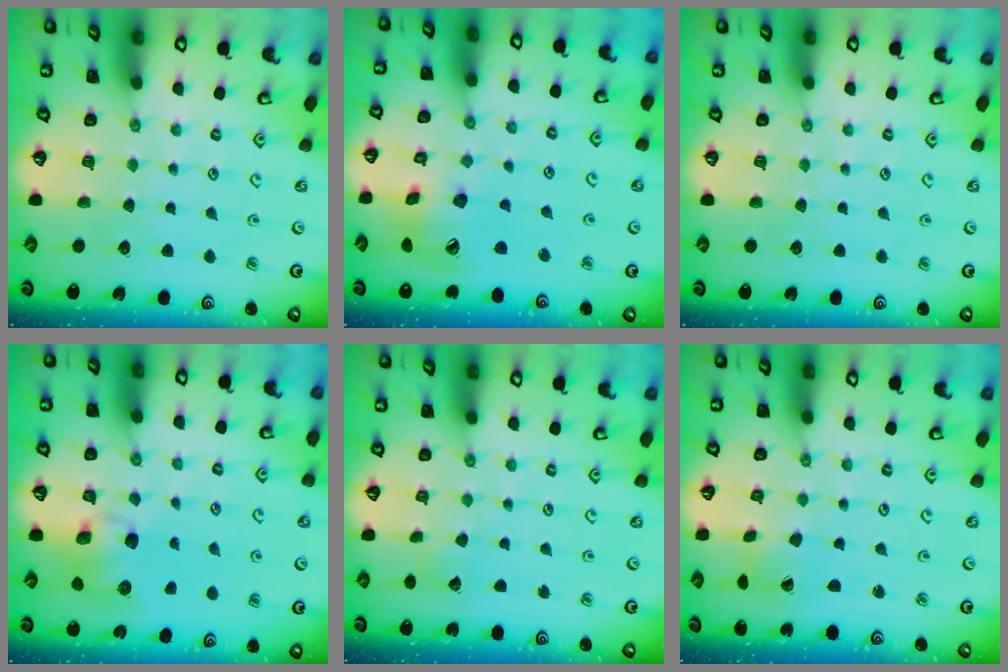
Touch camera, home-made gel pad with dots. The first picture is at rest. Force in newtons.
{"total": 15.1, "press": 14.9, "slide": 2.4}
{"total": 0.0}
{"total": 8.7, "press": 8.6, "slide": 1.3}
{"total": 2.8, "press": 2.7, "slide": 0.3}
{"total": 1.8, "press": 1.7, "slide": 0.2}